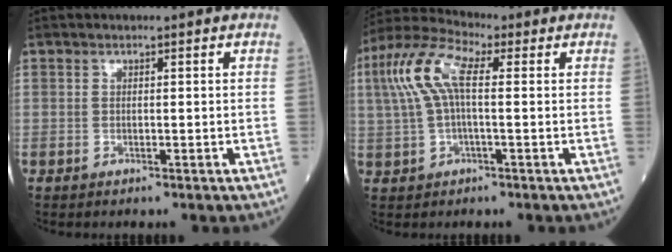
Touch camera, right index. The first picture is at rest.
{"total": 9.3, "force": [1.8, 3.2, 8.6], "torque": [-0.199, 0.036, 0.031]}